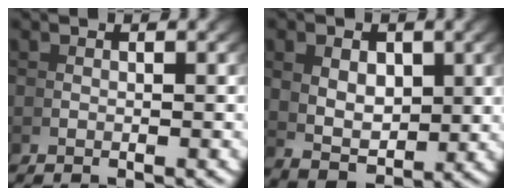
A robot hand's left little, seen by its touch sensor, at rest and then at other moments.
{"total": 4.9, "force": [0.7, 3.1, 3.7], "torque": [-0.069, -0.024, 0.030]}